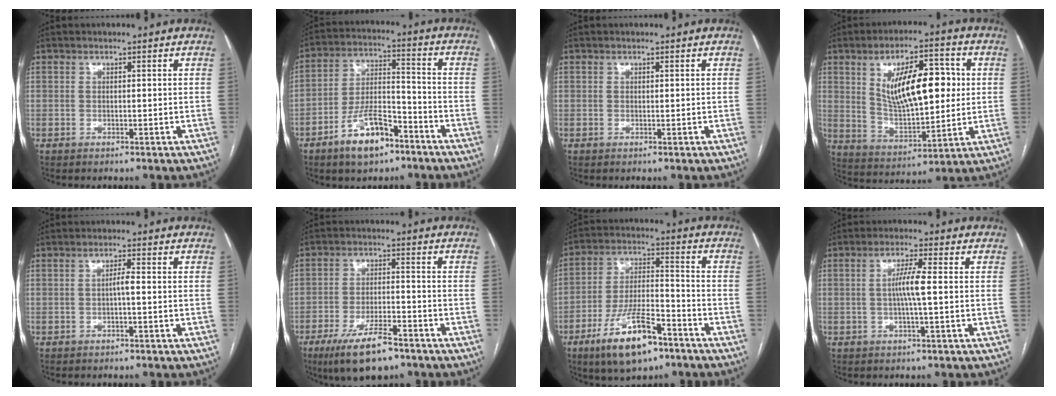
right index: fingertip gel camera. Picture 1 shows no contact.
{"total": 10.6, "force": [-6.6, 4.1, 7.2], "torque": [-0.142, 0.011, -0.115]}
{"total": 0.0}
{"total": 14.8, "force": [3.4, 5.6, 13.3], "torque": [-0.224, 0.014, 0.064]}
{"total": 1.6, "force": [-0.4, 0.1, 1.6], "torque": [-0.027, 0.003, -0.006]}
{"total": 10.6, "force": [-7.0, 3.0, 7.4], "torque": [-0.136, -0.012, -0.117]}
{"total": 13.6, "force": [-8.2, 4.3, 10.0], "torque": [-0.191, -0.003, -0.140]}
{"total": 4.3, "force": [-0.1, -0.2, 4.3], "torque": [-0.083, 0.005, -0.002]}